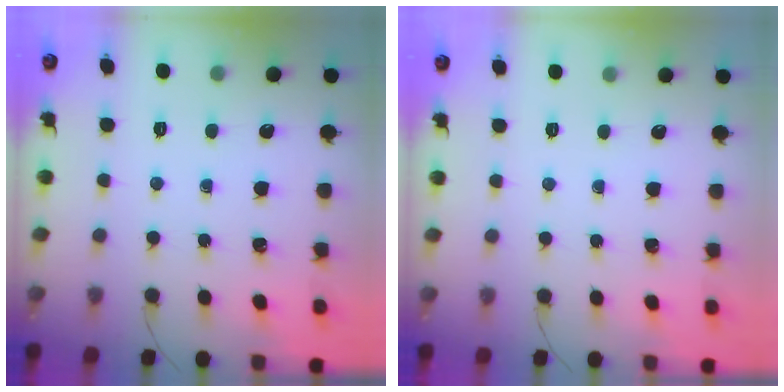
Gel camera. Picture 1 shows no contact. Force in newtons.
{"total": 2.5, "press": 2.4, "slide": 0.5}